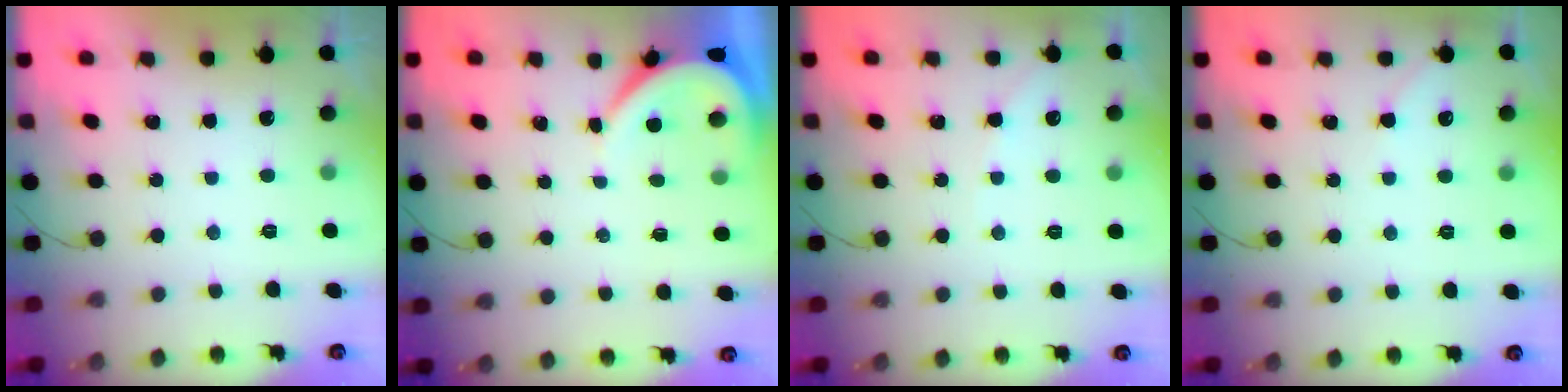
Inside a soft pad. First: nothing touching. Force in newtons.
{"total": 3.8, "press": 3.7, "slide": 0.4}
{"total": 3.5, "press": 3.5, "slide": 0.5}
{"total": 2.2, "press": 2.1, "slide": 0.3}